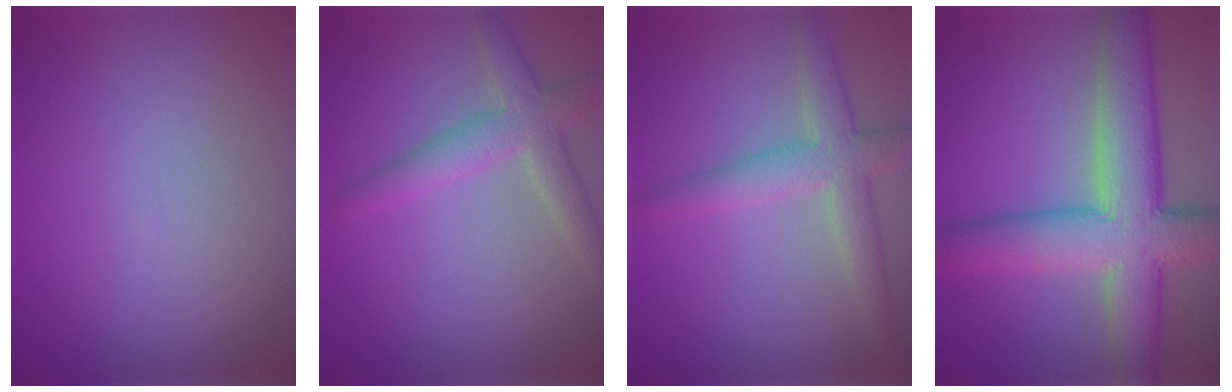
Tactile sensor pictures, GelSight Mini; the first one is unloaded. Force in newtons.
{"total": 3.8, "press": 3.8, "slide": 0.2}
{"total": 4.2, "press": 4.2, "slide": 0.2}
{"total": 10.0, "press": 10.0, "slide": 0.5}